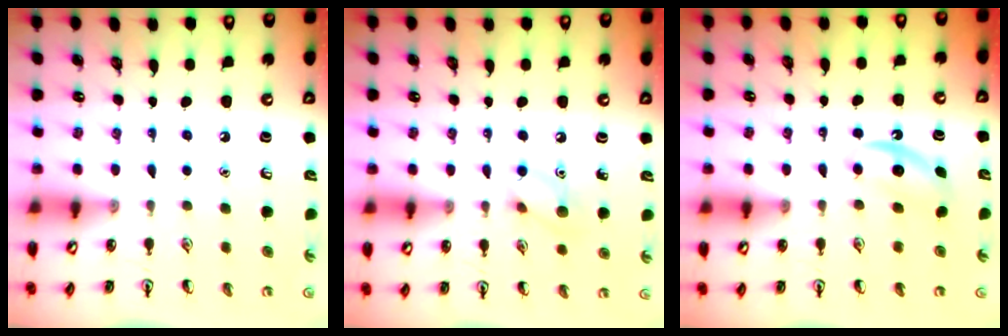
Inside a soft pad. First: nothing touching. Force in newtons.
{"total": 7.5, "press": 7.4, "slide": 0.7}
{"total": 4.5, "press": 4.3, "slide": 1.0}